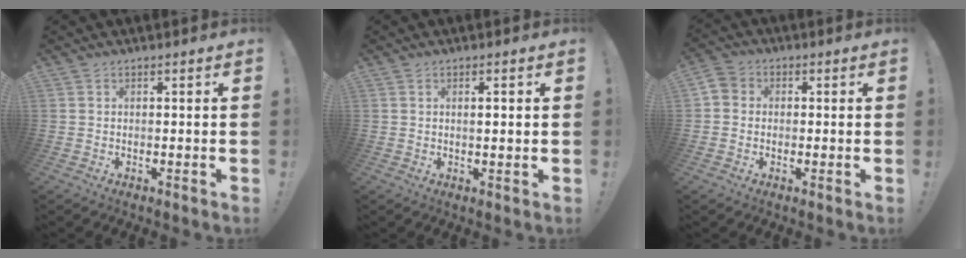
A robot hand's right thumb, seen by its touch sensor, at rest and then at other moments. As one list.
[{"total": 1.6, "force": [0.4, 0.1, 1.6], "torque": [-0.017, -0.005, 0.002]}, {"total": 4.1, "force": [-0.7, 3.7, 1.6], "torque": [-0.035, 0.011, -0.013]}]